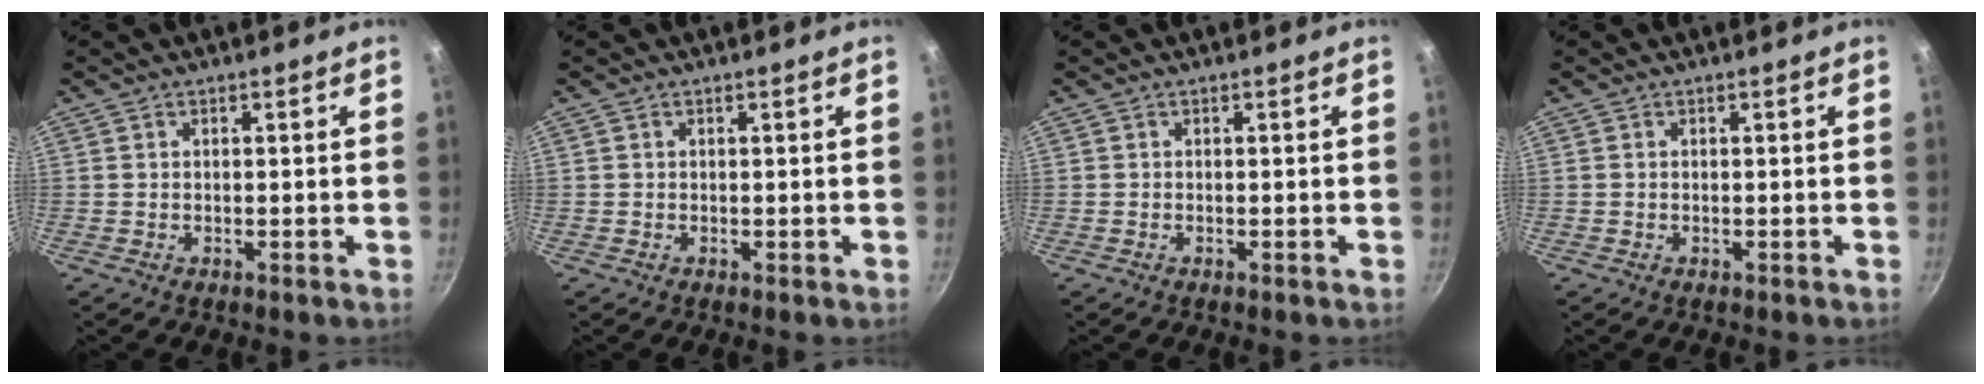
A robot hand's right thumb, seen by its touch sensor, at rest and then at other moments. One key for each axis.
{"total": 0.0}
{"total": 0.0}
{"total": 0.0}